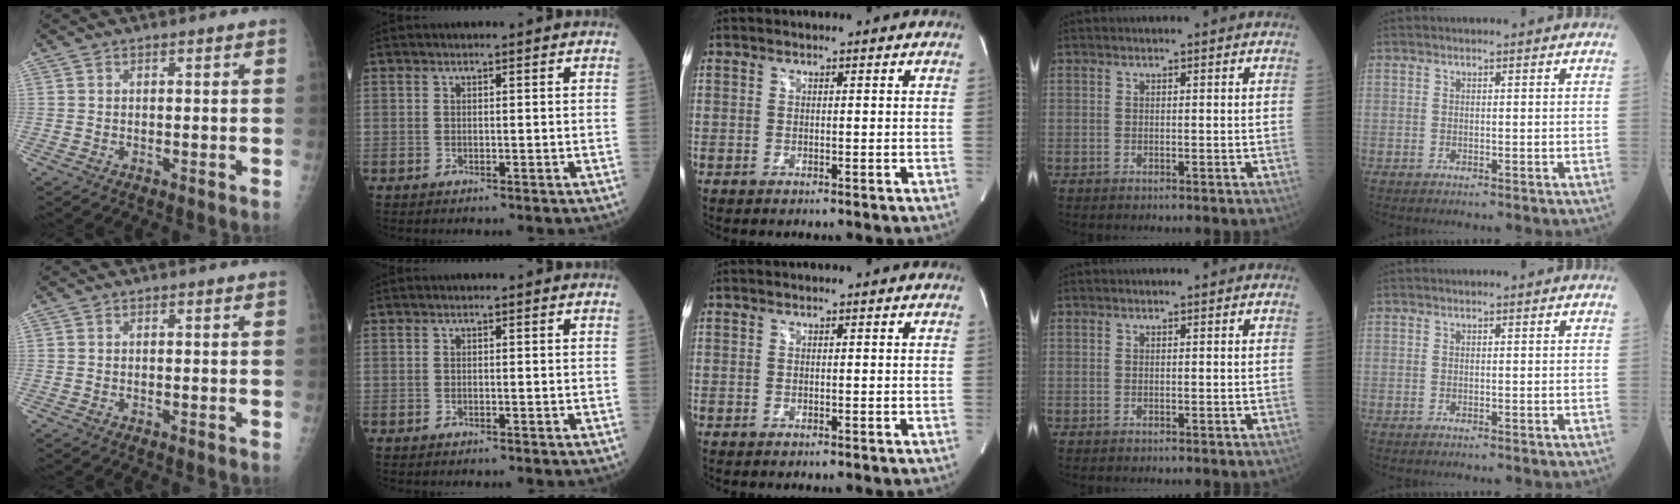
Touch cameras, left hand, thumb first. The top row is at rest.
{}